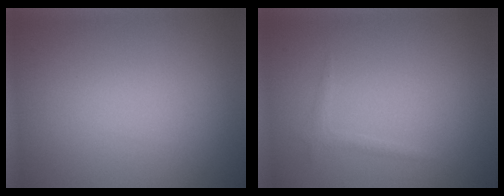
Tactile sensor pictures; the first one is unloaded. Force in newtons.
{"total": 0.7, "press": 0.7, "slide": 0.1}